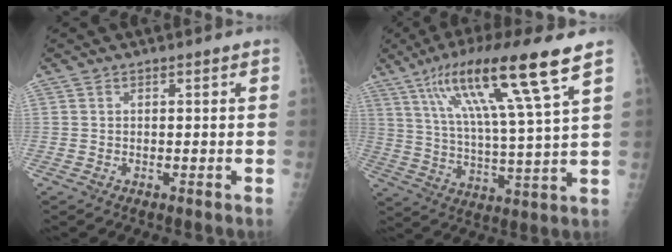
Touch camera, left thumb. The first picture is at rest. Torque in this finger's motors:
{"motor_torque": [0.38, 0.41, 1.61, -1.16, 0.29]}